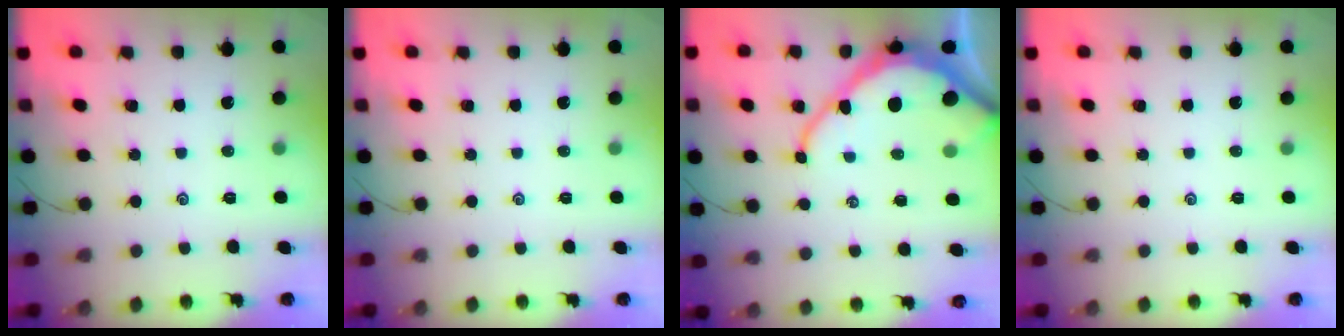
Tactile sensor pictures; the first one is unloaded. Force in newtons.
{"total": 0.0}
{"total": 12.4, "press": 12.4, "slide": 1.1}
{"total": 0.0}